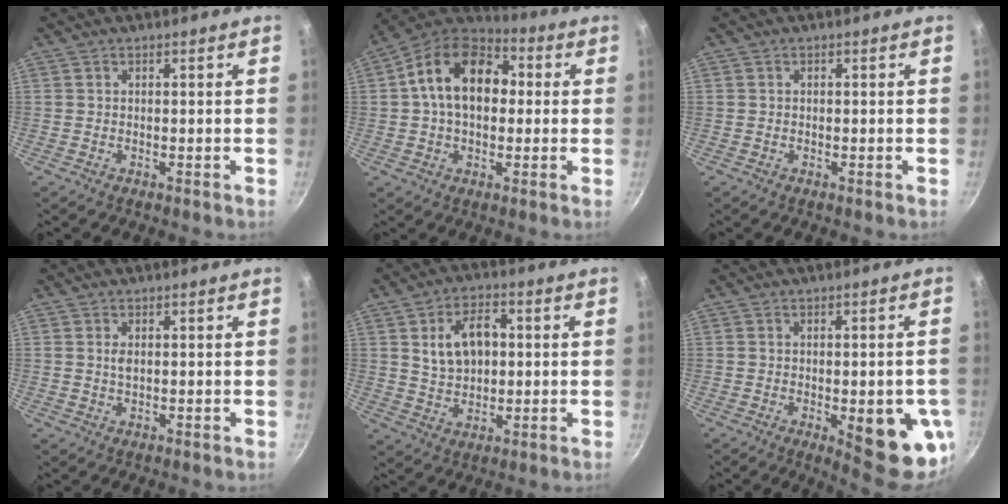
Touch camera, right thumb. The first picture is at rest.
{"total": 16.4, "force": [2.0, 11.2, 11.8], "torque": [-0.161, 0.032, 0.012]}
{"total": 0.0}
{"total": 1.4, "force": [0.3, 0.8, 1.2], "torque": [-0.021, 0.001, 0.004]}
{"total": 10.2, "force": [1.7, 6.9, 7.4], "torque": [-0.105, 0.003, 0.031]}
{"total": 13.9, "force": [-3.6, 4.7, 12.6], "torque": [-0.124, -0.003, -0.038]}